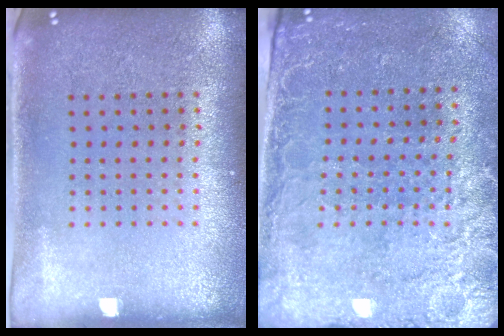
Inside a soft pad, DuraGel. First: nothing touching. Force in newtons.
{"total": 2.6, "press": 2.4, "slide": 1.1}